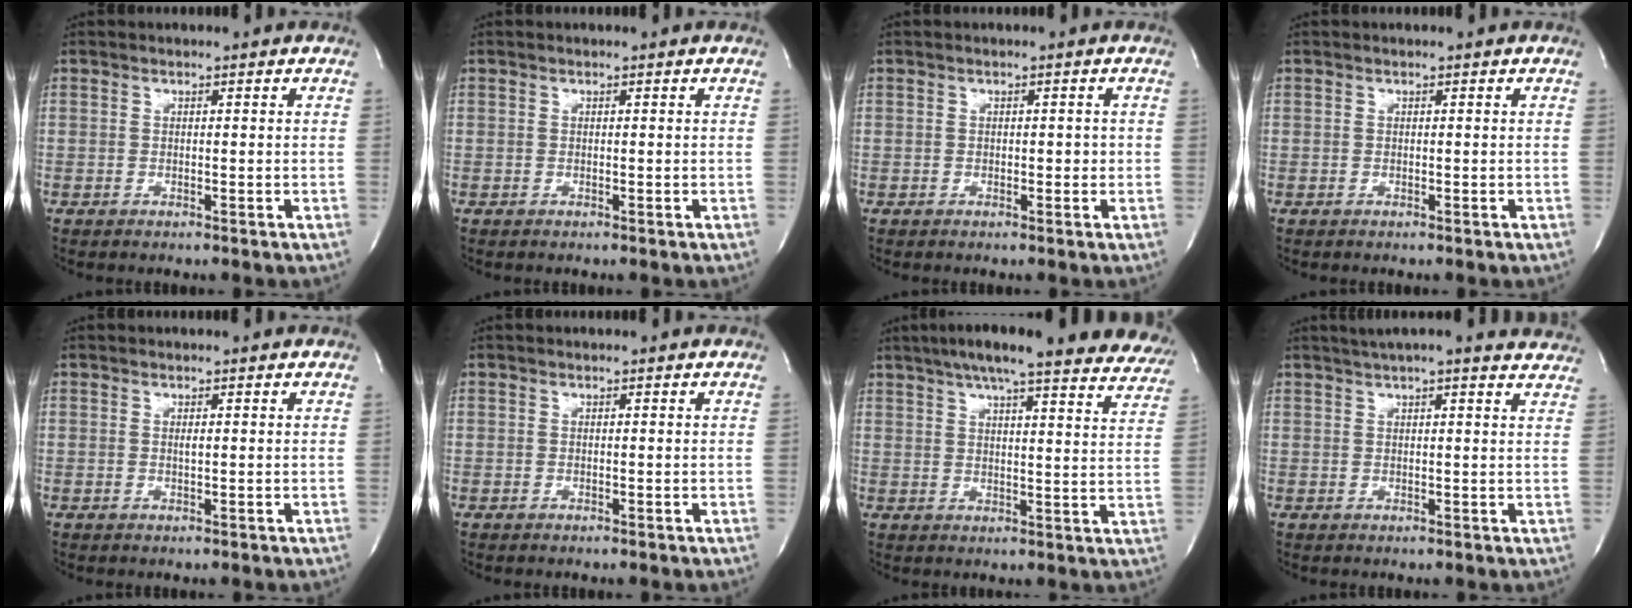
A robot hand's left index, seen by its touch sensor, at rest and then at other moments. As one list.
[{"total": 0.0}, {"total": 1.2, "force": [-0.1, 0.8, 0.9], "torque": [-0.011, 0.003, -0.001]}, {"total": 0.0}, {"total": 0.5, "force": [0.1, 0.0, 0.5], "torque": [-0.016, -0.003, 0.004]}, {"total": 0.0}, {"total": 26.5, "force": [22.6, 4.0, 13.3], "torque": [-0.202, -0.008, 0.269]}, {"total": 14.7, "force": [13.5, 1.4, 5.7], "torque": [-0.080, 0.014, 0.159]}]